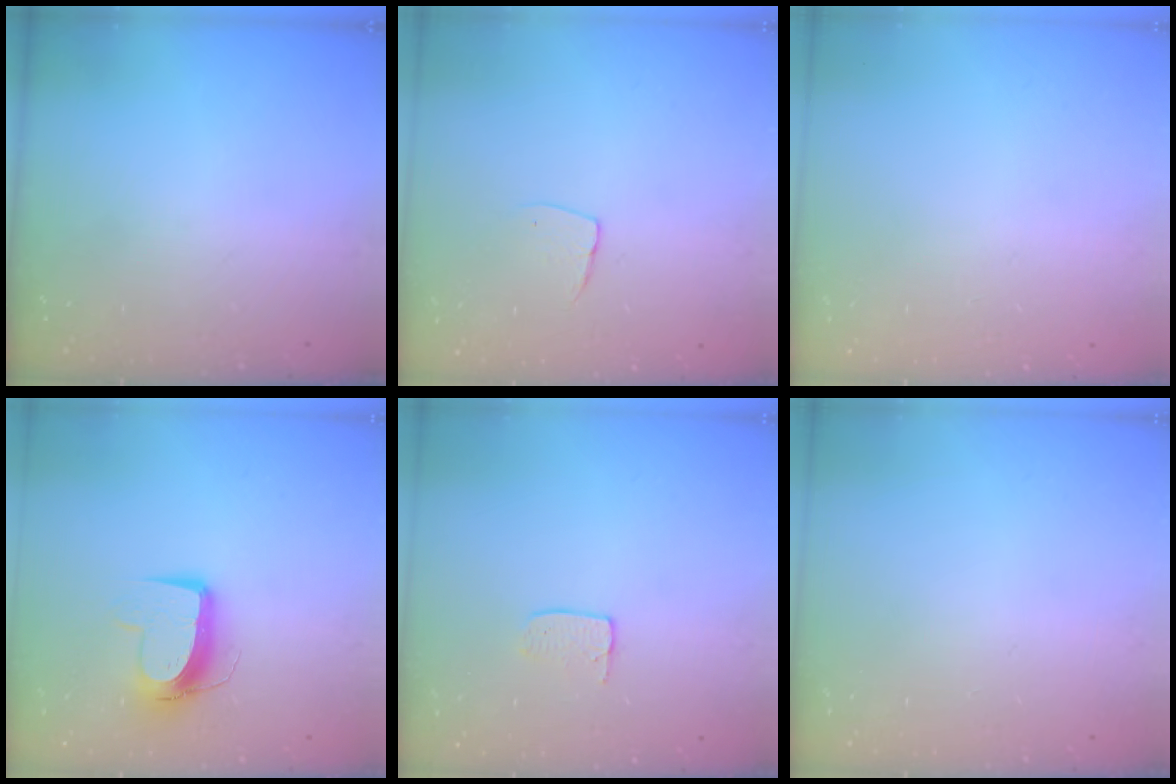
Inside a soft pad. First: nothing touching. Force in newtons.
{"total": 5.0, "press": 5.0, "slide": 0.3}
{"total": 0.0}
{"total": 10.6, "press": 10.6, "slide": 0.6}
{"total": 3.6, "press": 3.6, "slide": 0.2}
{"total": 0.0}